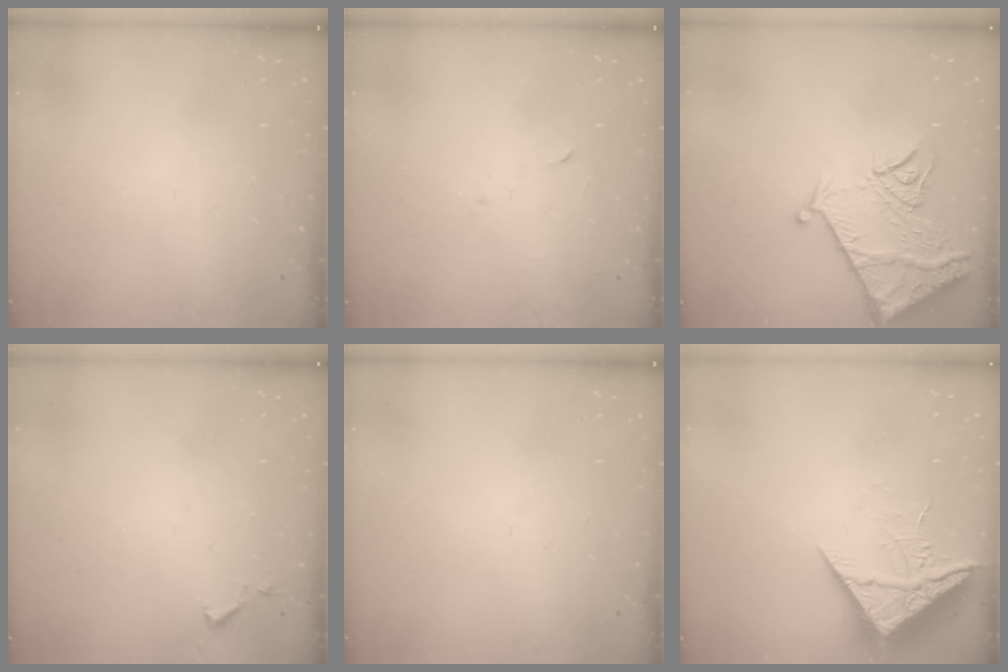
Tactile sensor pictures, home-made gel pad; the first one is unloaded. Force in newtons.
{"total": 3.8, "press": 3.7, "slide": 0.9}
{"total": 12.8, "press": 12.7, "slide": 1.2}
{"total": 3.1, "press": 3.1, "slide": 0.6}
{"total": 0.0}
{"total": 10.0, "press": 9.9, "slide": 1.0}